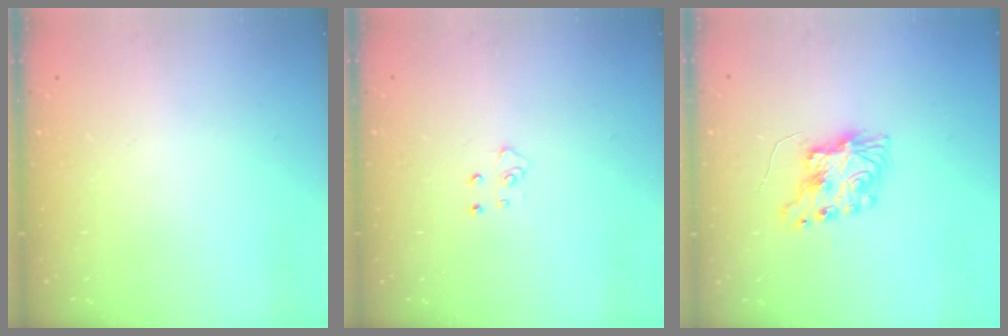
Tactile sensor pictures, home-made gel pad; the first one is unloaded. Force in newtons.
{"total": 3.9, "press": 3.8, "slide": 0.4}
{"total": 8.4, "press": 8.4, "slide": 0.2}